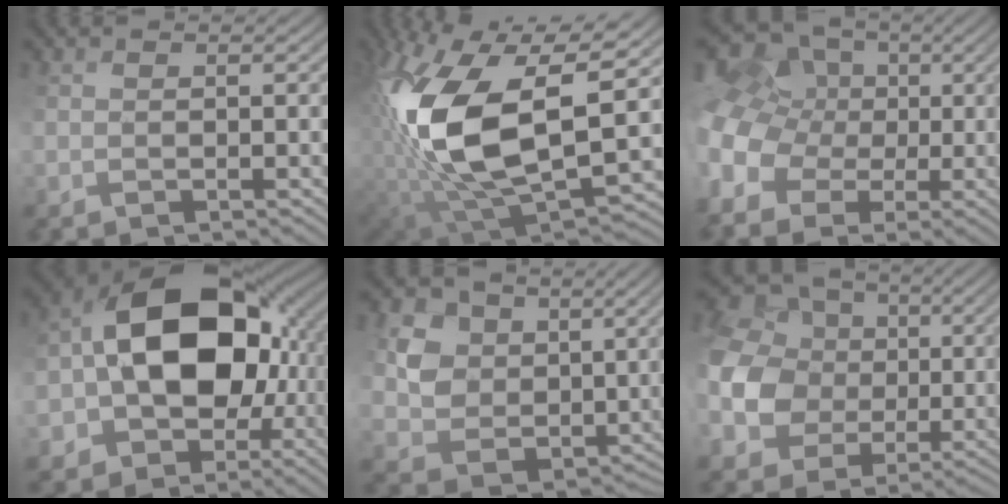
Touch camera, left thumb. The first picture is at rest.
{"total": 16.4, "force": [3.7, 9.4, 12.9], "torque": [-0.282, -0.021, 0.073]}
{"total": 11.1, "force": [-0.1, 10.0, 4.8], "torque": [-0.182, 0.011, -0.008]}
{"total": 16.1, "force": [0.0, 11.7, 11.1], "torque": [-0.202, 0.015, -0.002]}
{"total": 11.3, "force": [5.9, 8.7, 3.9], "torque": [-0.131, 0.032, 0.108]}
{"total": 13.4, "force": [0.8, 12.5, 4.8], "torque": [-0.198, -0.004, -0.005]}